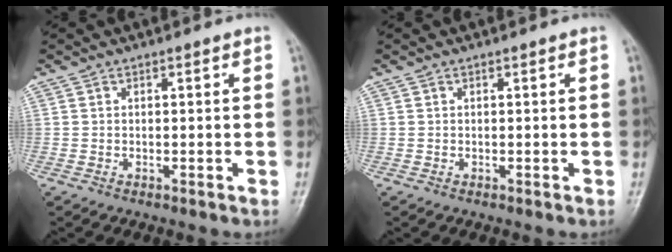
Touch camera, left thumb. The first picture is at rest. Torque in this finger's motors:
{"motor_torque": [0.00, 0.00, 0.00, 0.02, 0.00]}